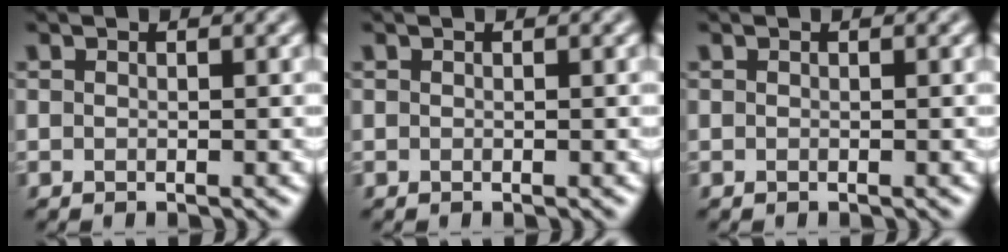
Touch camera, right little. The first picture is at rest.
{"total": 0.0}
{"total": 0.0}